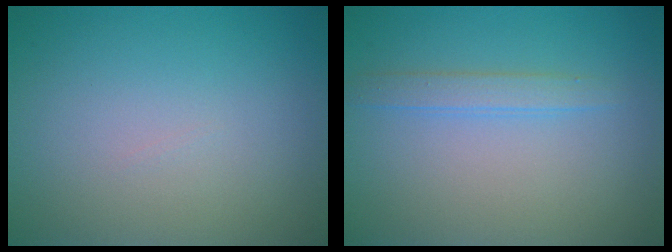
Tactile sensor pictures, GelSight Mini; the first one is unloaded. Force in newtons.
{"total": 1.7, "press": 1.7, "slide": 0.1}